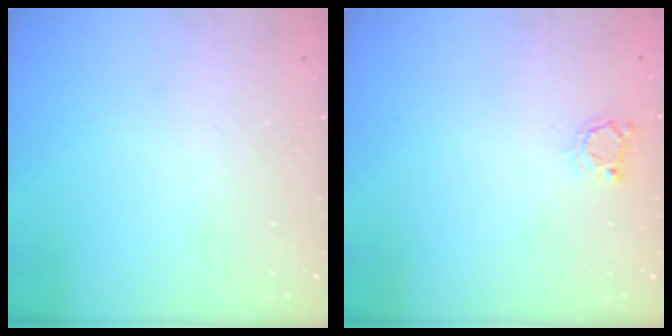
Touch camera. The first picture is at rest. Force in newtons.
{"total": 2.5, "press": 2.5, "slide": 0.3}